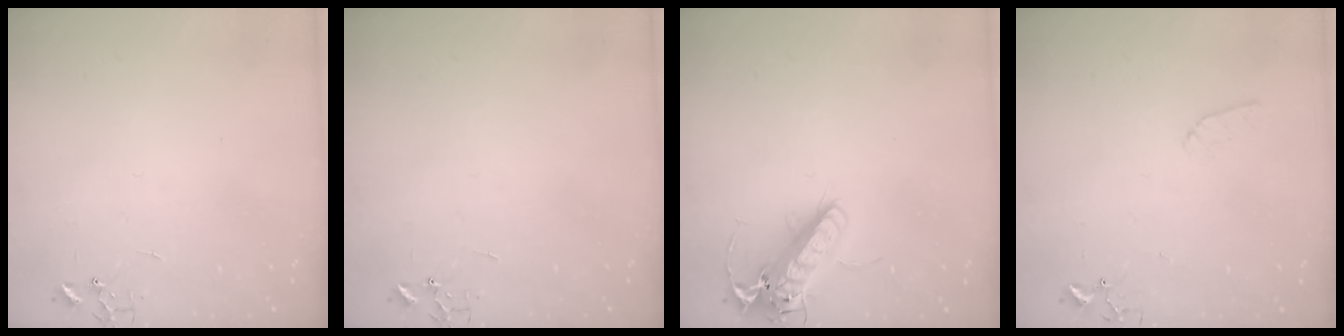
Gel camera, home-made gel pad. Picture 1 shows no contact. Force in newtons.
{"total": 0.0}
{"total": 15.9, "press": 15.7, "slide": 2.8}
{"total": 6.6, "press": 6.5, "slide": 0.7}